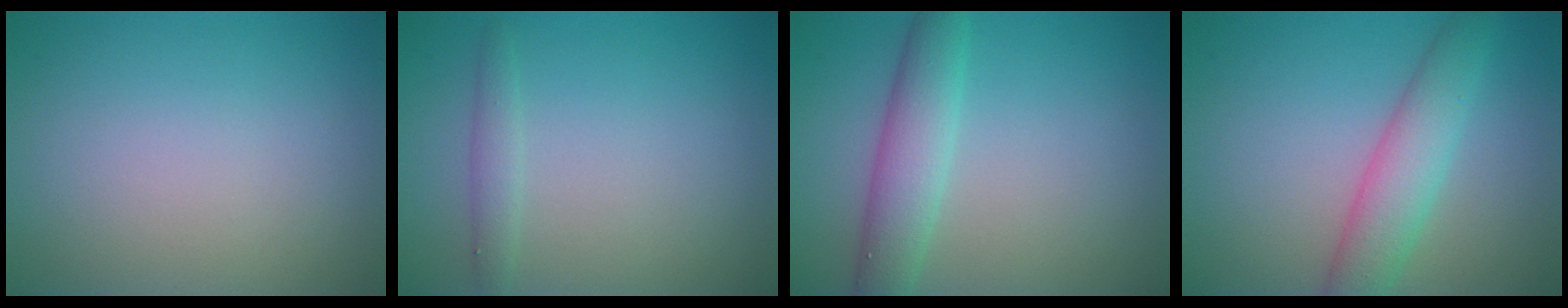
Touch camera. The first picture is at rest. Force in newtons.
{"total": 1.3, "press": 1.3, "slide": 0.2}
{"total": 4.0, "press": 4.0, "slide": 0.2}
{"total": 4.5, "press": 4.5, "slide": 0.2}